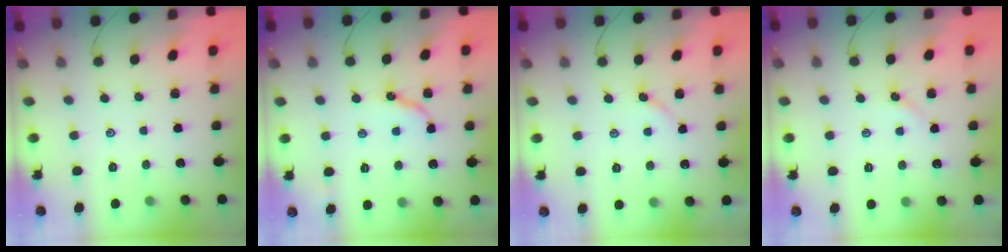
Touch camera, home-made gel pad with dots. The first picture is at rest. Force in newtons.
{"total": 5.9, "press": 5.9, "slide": 0.2}
{"total": 2.7, "press": 2.7, "slide": 0.4}
{"total": 1.7, "press": 1.6, "slide": 0.4}